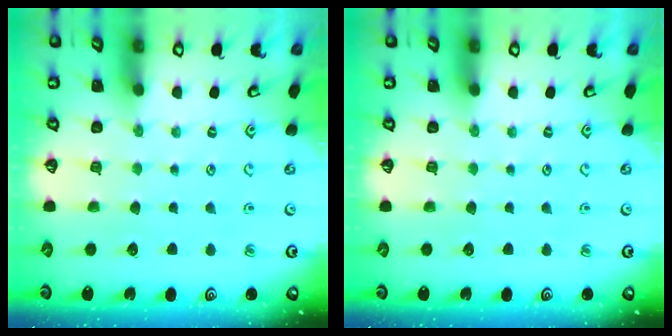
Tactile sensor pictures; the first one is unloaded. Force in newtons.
{"total": 0.0}